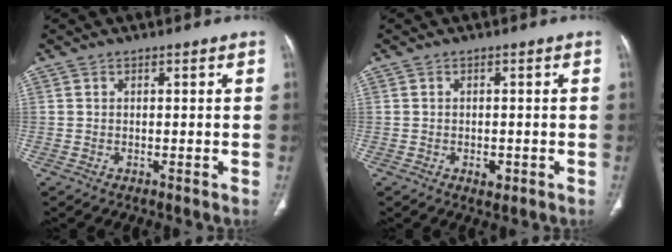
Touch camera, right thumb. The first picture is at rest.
{"total": 1.9, "force": [-0.8, 1.2, 1.3], "torque": [-0.016, 0.000, -0.007]}